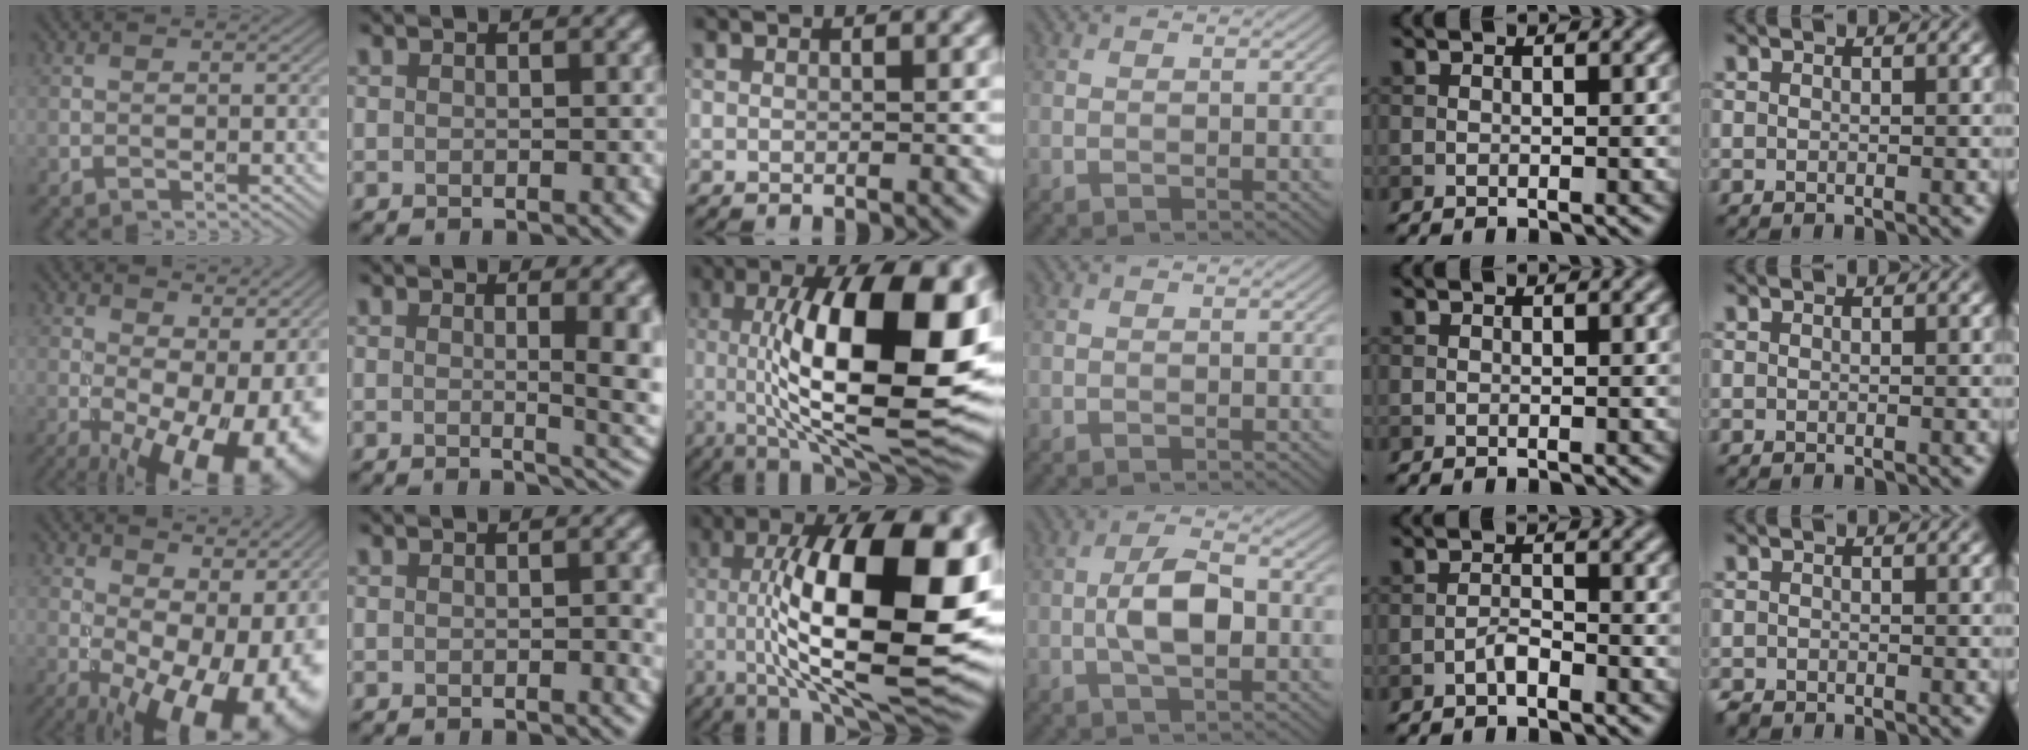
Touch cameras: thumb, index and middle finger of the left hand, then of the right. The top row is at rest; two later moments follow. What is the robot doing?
{"motion": "unscrew", "object": "dispenser bottle"}